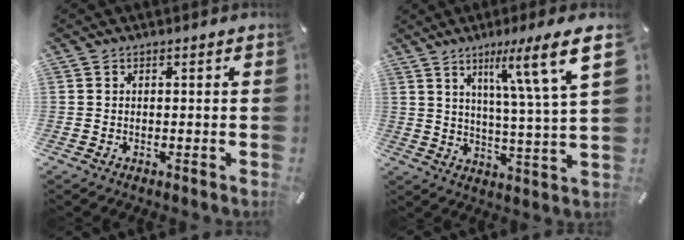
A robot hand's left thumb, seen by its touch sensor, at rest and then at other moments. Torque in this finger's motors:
{"motor_torque": [1.78, 1.80, 1.34, -1.36, 0.49]}